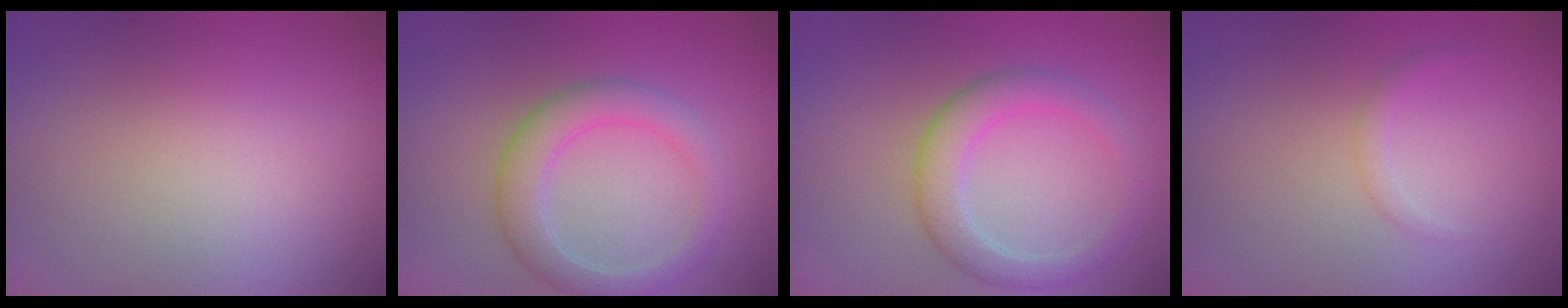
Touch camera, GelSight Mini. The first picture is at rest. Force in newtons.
{"total": 3.9, "press": 3.9, "slide": 0.0}
{"total": 3.6, "press": 3.6, "slide": 0.2}
{"total": 0.8, "press": 0.8, "slide": 0.0}